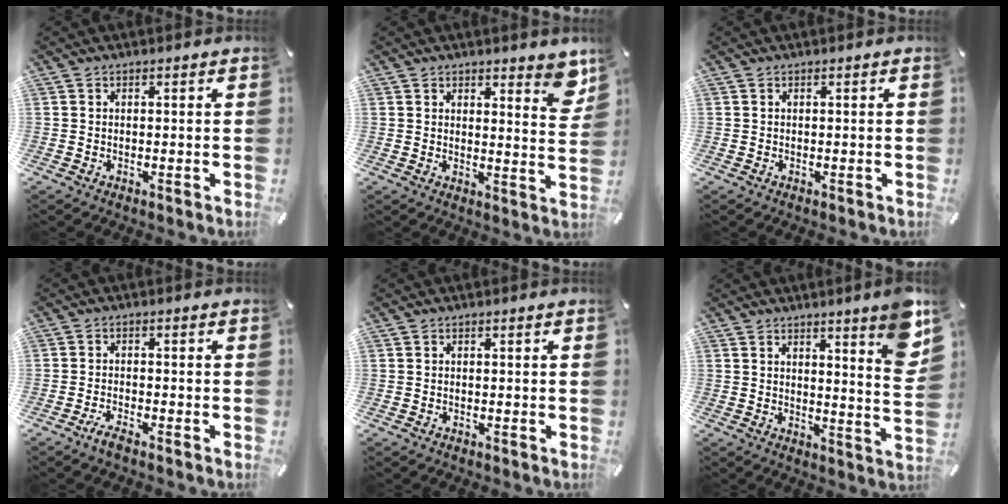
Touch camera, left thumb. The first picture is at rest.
{"total": 7.2, "force": [4.9, 3.0, 4.3], "torque": [-0.032, -0.036, 0.080]}
{"total": 0.0}
{"total": 2.7, "force": [-2.2, 0.6, 1.5], "torque": [-0.038, 0.006, -0.047]}
{"total": 0.0}
{"total": 11.0, "force": [6.5, 1.4, 8.8], "torque": [-0.110, -0.062, 0.105]}